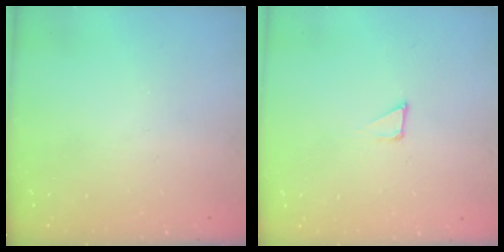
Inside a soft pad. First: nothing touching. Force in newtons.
{"total": 1.2, "press": 1.2, "slide": 0.0}